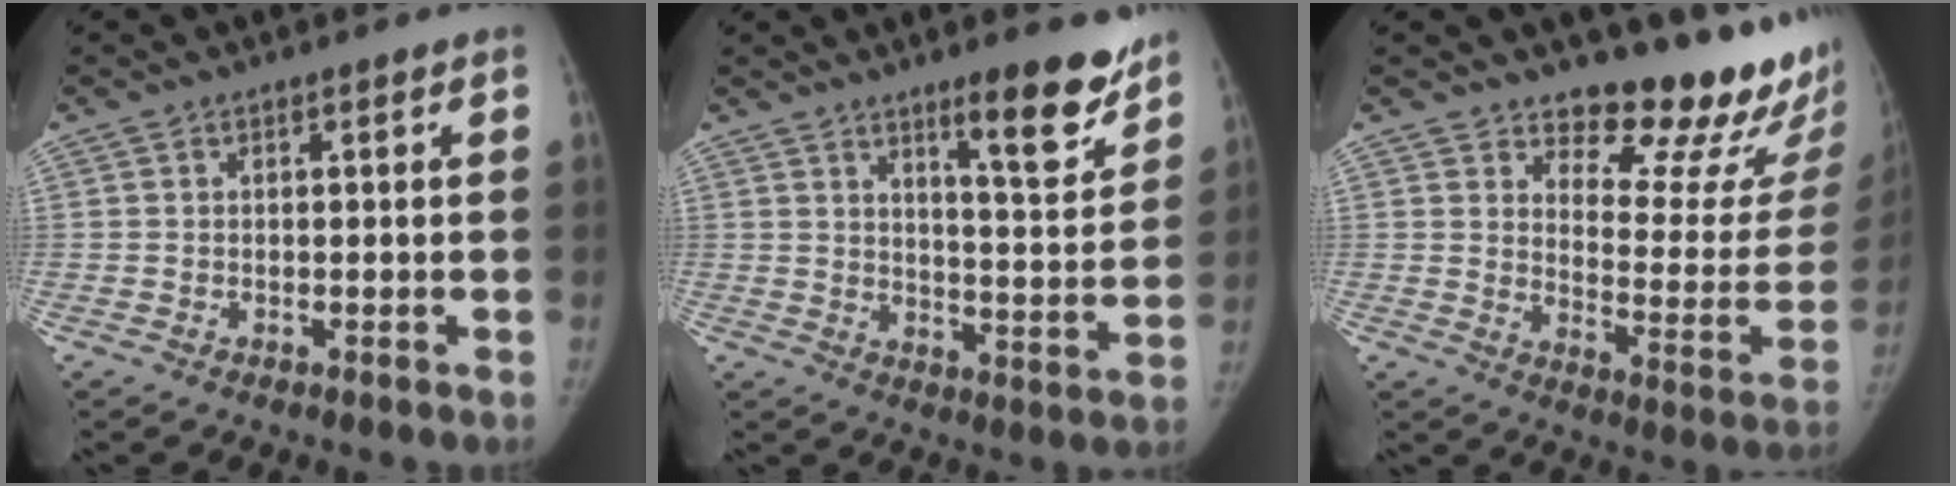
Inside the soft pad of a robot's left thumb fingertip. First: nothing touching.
{"total": 12.1, "force": [8.5, 2.4, 8.2], "torque": [-0.090, -0.066, 0.128]}
{"total": 20.3, "force": [16.5, 6.9, 9.6], "torque": [-0.072, -0.151, 0.208]}